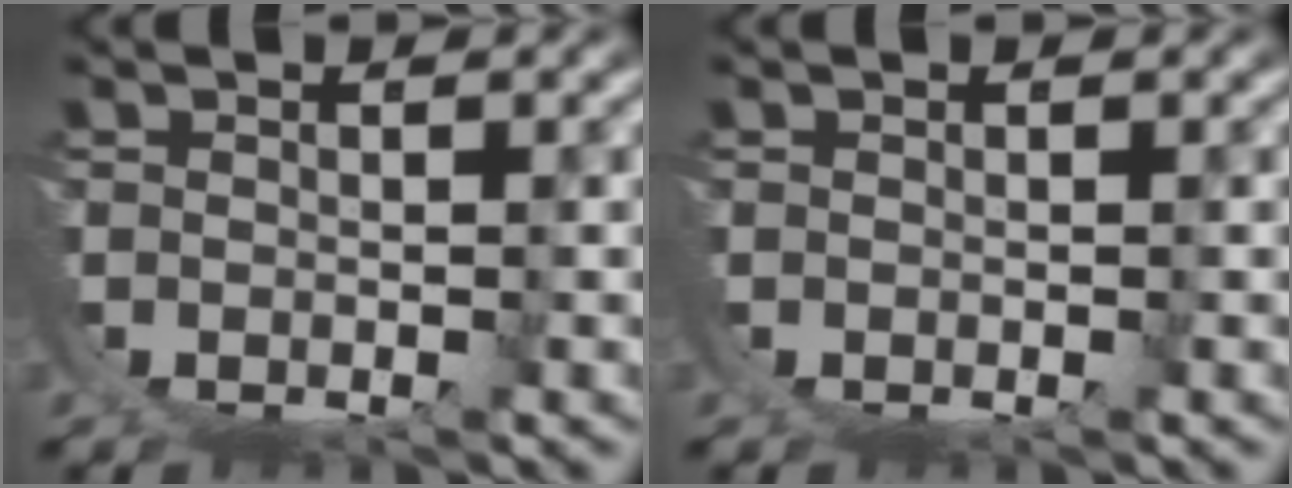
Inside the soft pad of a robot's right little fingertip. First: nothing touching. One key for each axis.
{"total": 0.0}